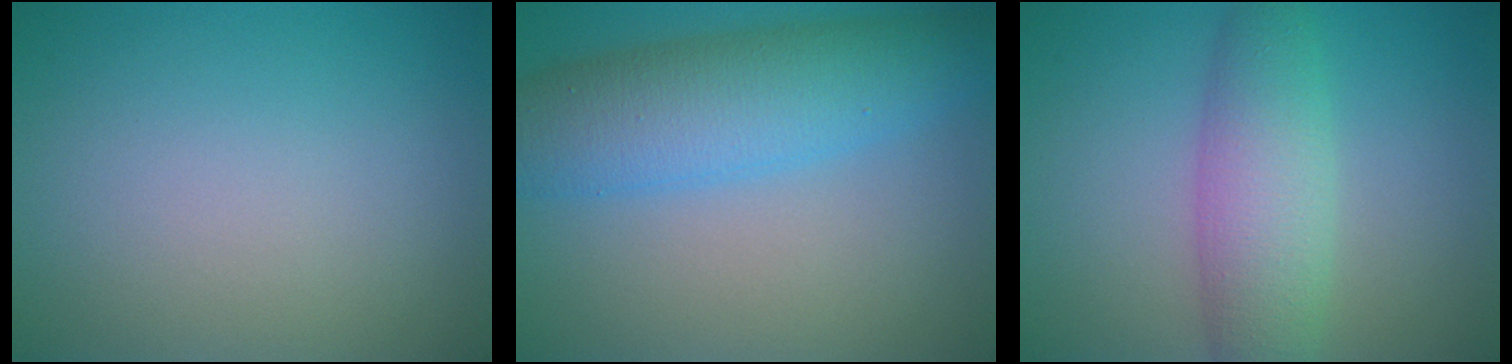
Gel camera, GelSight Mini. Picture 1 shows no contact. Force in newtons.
{"total": 7.4, "press": 7.4, "slide": 0.2}
{"total": 3.9, "press": 3.9, "slide": 0.2}